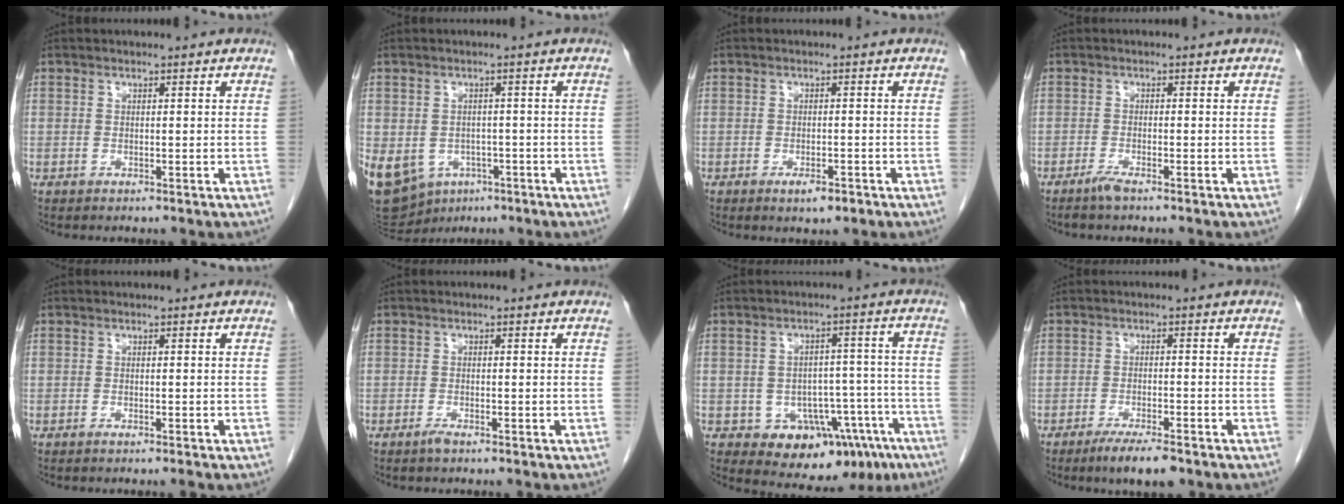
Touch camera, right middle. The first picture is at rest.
{"total": 23.6, "force": [-9.9, 18.9, 10.2], "torque": [-0.341, -0.014, -0.131]}
{"total": 3.2, "force": [-1.9, 0.8, 2.4], "torque": [-0.039, -0.002, -0.026]}
{"total": 1.8, "force": [-1.5, -0.1, 1.1], "torque": [-0.030, -0.004, -0.032]}
{"total": 0.8, "force": [-0.6, -0.2, 0.3], "torque": [-0.005, 0.001, -0.012]}
{"total": 1.1, "force": [-0.9, 0.0, 0.6], "torque": [-0.018, -0.002, -0.017]}
{"total": 13.1, "force": [-7.8, 8.0, 6.9], "torque": [-0.054, 0.038, -0.100]}
{"total": 5.6, "force": [-4.0, 0.7, 3.8], "torque": [-0.065, -0.012, -0.065]}